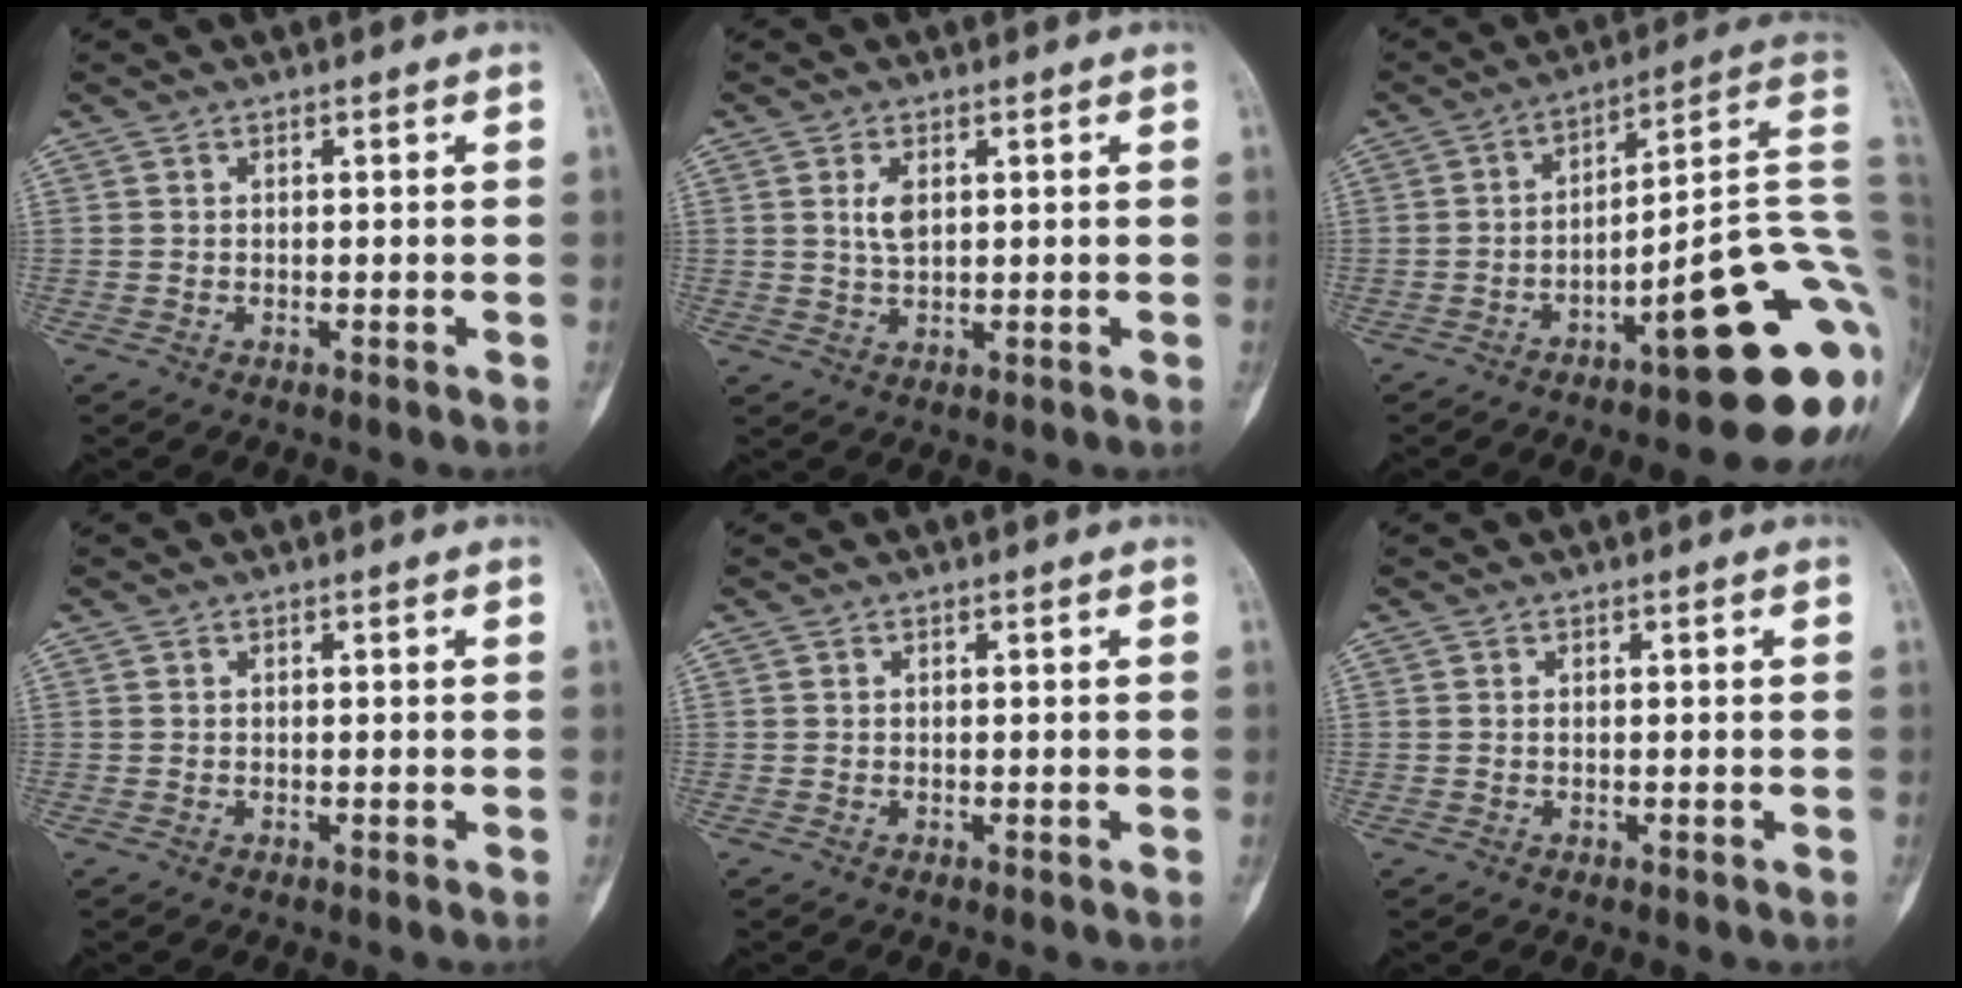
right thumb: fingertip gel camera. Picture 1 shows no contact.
{"total": 3.4, "force": [1.0, 1.7, 2.7], "torque": [-0.051, -0.006, 0.021]}
{"total": 22.1, "force": [-7.5, 4.9, 20.2], "torque": [-0.195, 0.059, -0.097]}
{"total": 0.0}
{"total": 0.0}
{"total": 0.0}